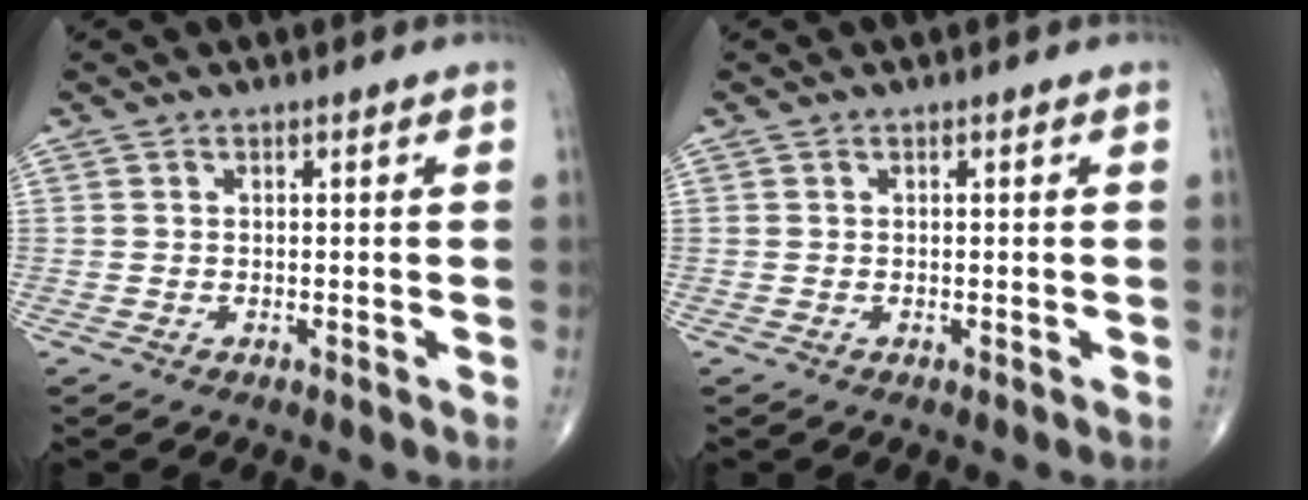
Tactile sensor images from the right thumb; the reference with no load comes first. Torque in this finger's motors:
{"motor_torque": [0.03, 0.04, -0.02, 0.02, 0.00]}